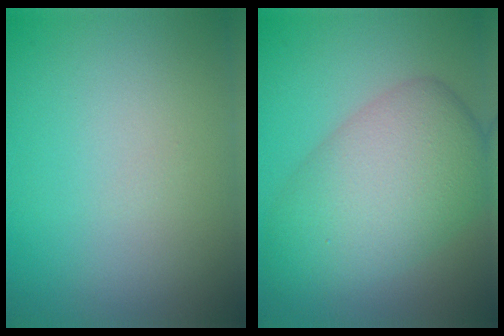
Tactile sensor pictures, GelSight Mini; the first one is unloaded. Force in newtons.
{"total": 8.4, "press": 8.4, "slide": 0.1}